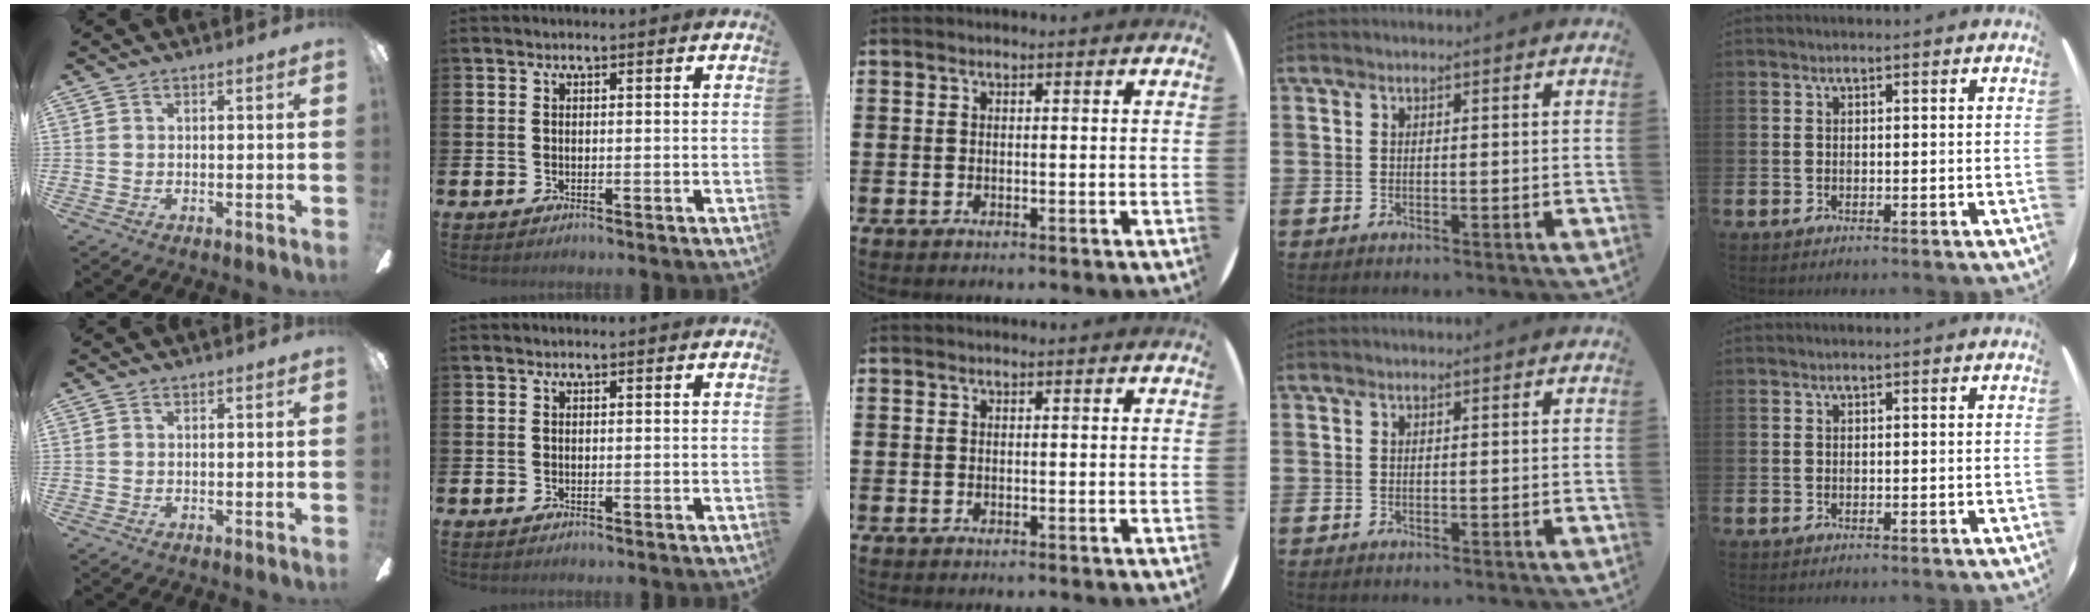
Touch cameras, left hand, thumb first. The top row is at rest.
{}